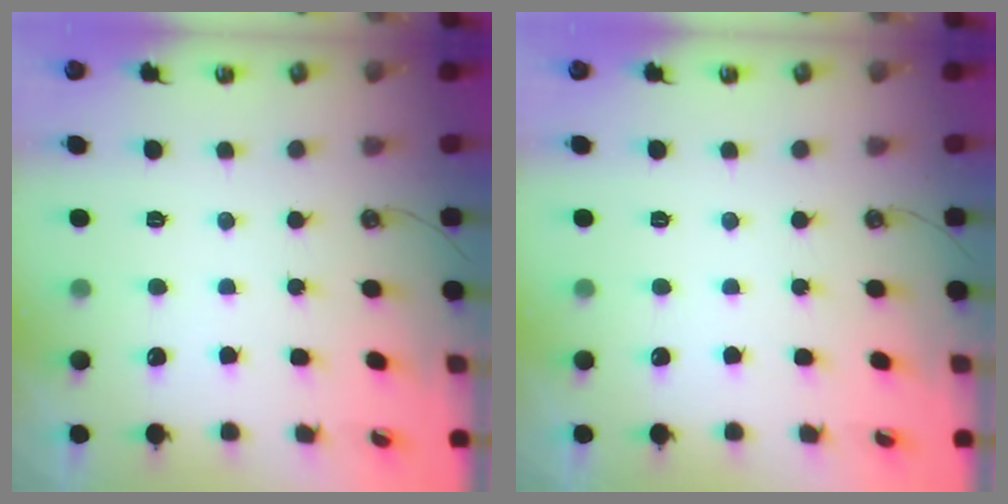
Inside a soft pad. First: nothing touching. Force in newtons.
{"total": 0.0}